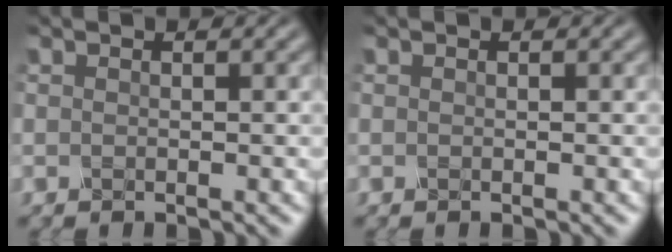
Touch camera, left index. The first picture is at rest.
{"total": 0.0}